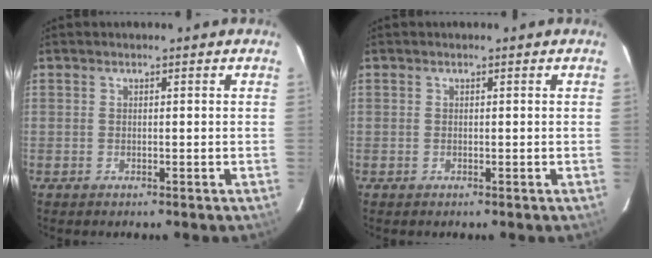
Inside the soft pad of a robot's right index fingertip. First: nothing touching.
{"total": 0.0}